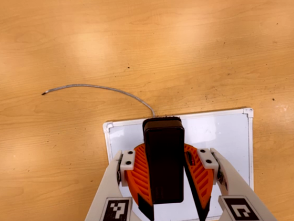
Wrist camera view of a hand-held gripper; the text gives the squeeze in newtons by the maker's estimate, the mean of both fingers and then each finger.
{"total": 9.8, "left": 9.8, "right": 9.8}